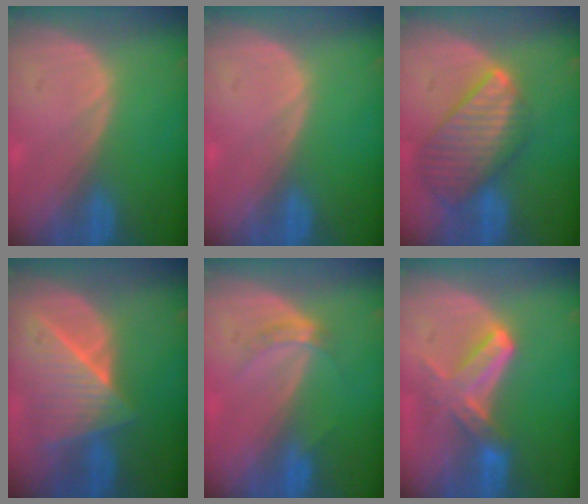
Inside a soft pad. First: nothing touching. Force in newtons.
{"total": 0.0}
{"total": 9.8, "press": 8.5, "slide": 4.8}
{"total": 7.7, "press": 7.5, "slide": 2.0}
{"total": 2.8, "press": 2.5, "slide": 1.3}
{"total": 6.1, "press": 6.1, "slide": 0.1}